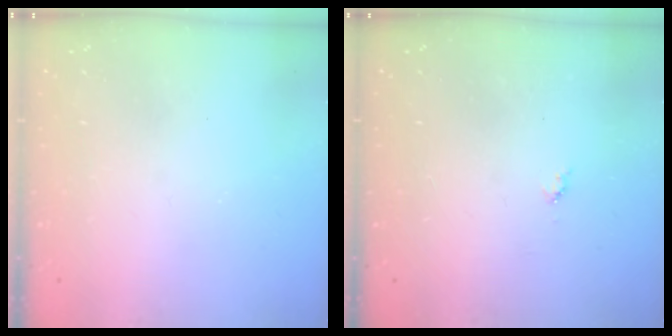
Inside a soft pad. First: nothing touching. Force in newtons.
{"total": 3.9, "press": 3.9, "slide": 0.4}